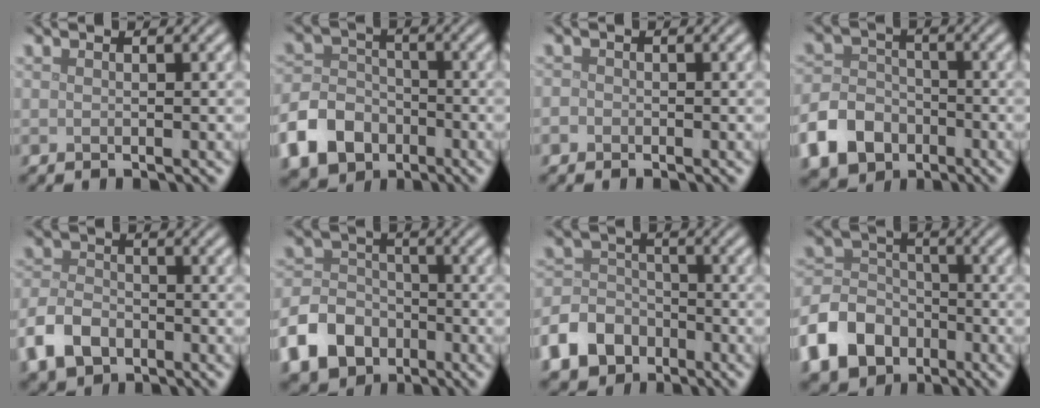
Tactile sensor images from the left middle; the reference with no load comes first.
{"total": 7.6, "force": [-4.0, 5.6, 3.1], "torque": [-0.061, -0.005, -0.087]}
{"total": 0.9, "force": [-0.4, 0.8, 0.2], "torque": [0.001, -0.001, -0.012]}
{"total": 7.1, "force": [-3.8, 5.2, 2.9], "torque": [-0.056, -0.004, -0.081]}
{"total": 4.7, "force": [-2.5, 3.2, 2.4], "torque": [-0.054, 0.000, -0.056]}
{"total": 9.0, "force": [-4.8, 6.9, 3.4], "torque": [-0.071, -0.017, -0.107]}
{"total": 7.1, "force": [-4.2, 5.2, 2.5], "torque": [-0.045, -0.005, -0.091]}
{"total": 8.7, "force": [-4.5, 6.6, 3.6], "torque": [-0.084, -0.004, -0.098]}